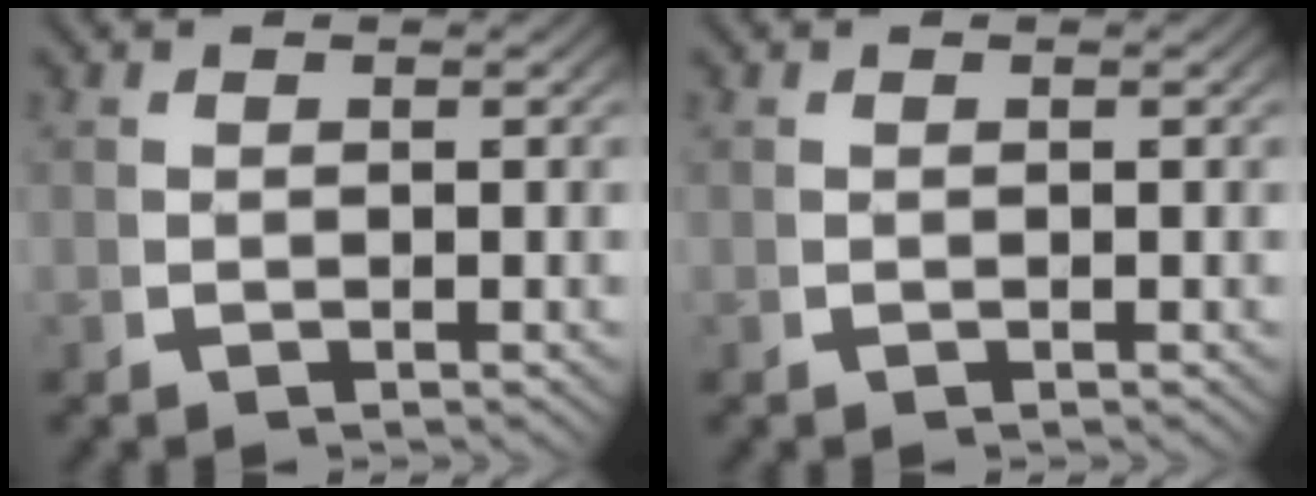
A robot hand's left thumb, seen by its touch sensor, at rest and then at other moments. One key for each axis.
{"total": 0.0}